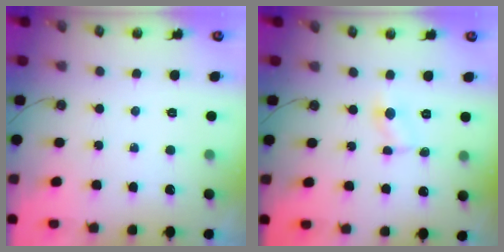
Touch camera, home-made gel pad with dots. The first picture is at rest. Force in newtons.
{"total": 2.7, "press": 2.7, "slide": 0.3}